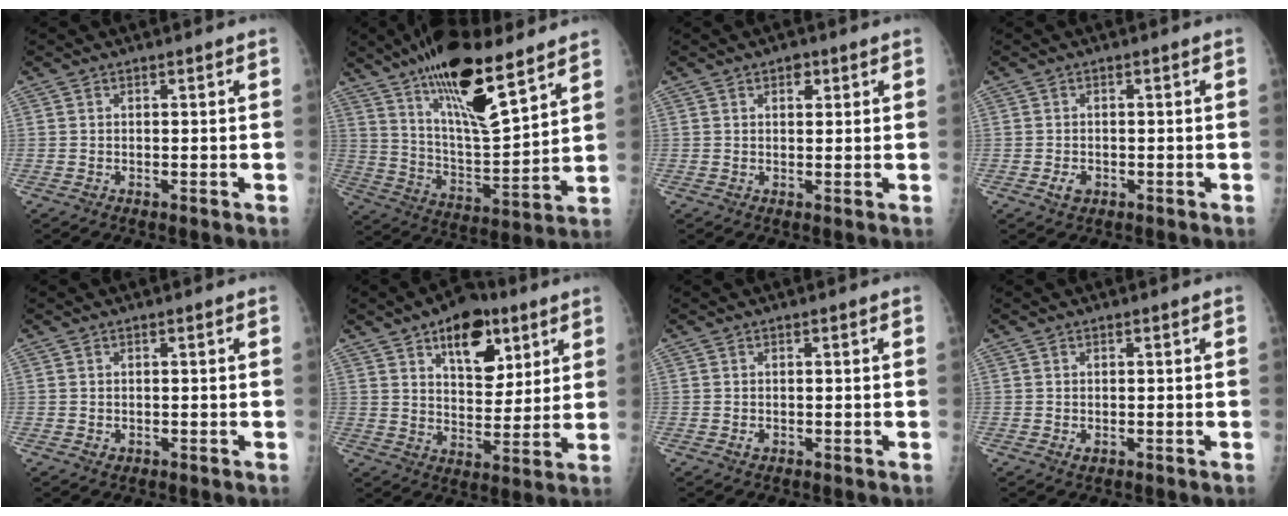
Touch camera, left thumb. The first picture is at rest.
{"total": 19.5, "force": [12.8, 5.5, 13.6], "torque": [-0.213, -0.070, 0.227]}
{"total": 2.3, "force": [1.2, 1.5, 1.3], "torque": [-0.006, -0.003, 0.015]}
{"total": 2.2, "force": [-0.8, 1.6, 1.2], "torque": [-0.016, 0.001, -0.010]}
{"total": 0.9, "force": [-0.2, 0.8, 0.4], "torque": [-0.004, 0.000, 0.001]}
{"total": 13.9, "force": [7.4, 7.8, 8.9], "torque": [-0.088, -0.035, 0.113]}
{"total": 0.8, "force": [-0.2, 0.6, 0.5], "torque": [-0.004, 0.000, -0.001]}
{"total": 1.1, "force": [-0.2, 0.8, 0.7], "torque": [-0.009, -0.002, 0.000]}